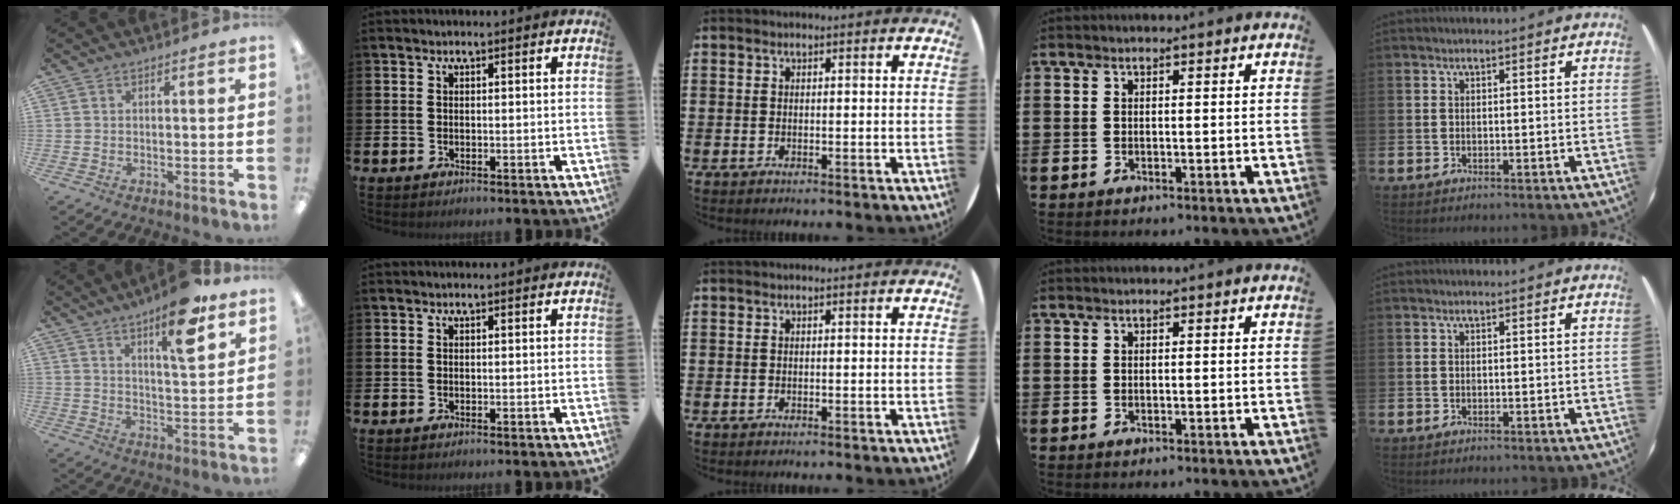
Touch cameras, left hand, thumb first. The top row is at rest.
{"thumb": {"total": 13.8, "force": [8.6, 4.0, 10.0], "torque": [-0.138, -0.045, 0.135]}}